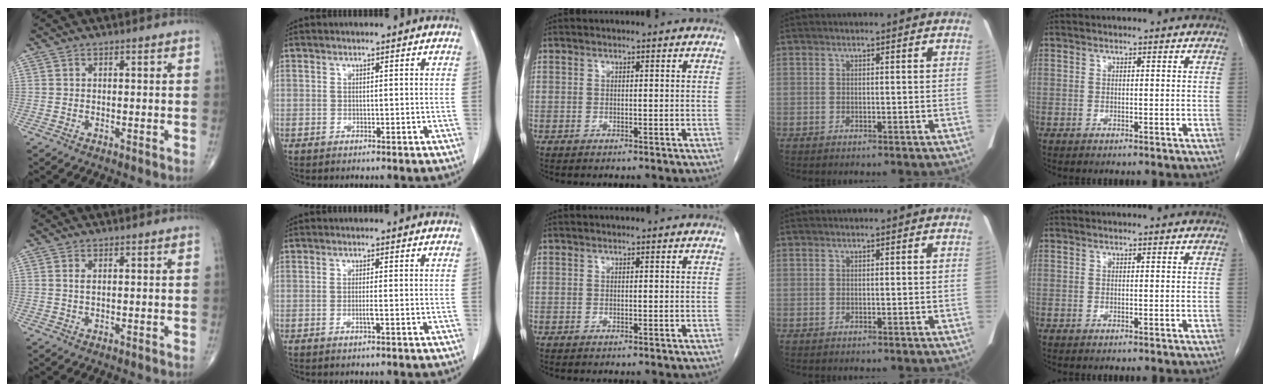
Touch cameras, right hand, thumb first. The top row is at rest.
{"thumb": {"total": 1.2, "force": [0.4, 0.5, 1.0], "torque": [-0.024, 0.003, 0.010]}, "index": {"total": 1.2, "force": [-0.4, -0.2, 1.1], "torque": [-0.024, -0.002, -0.007]}}